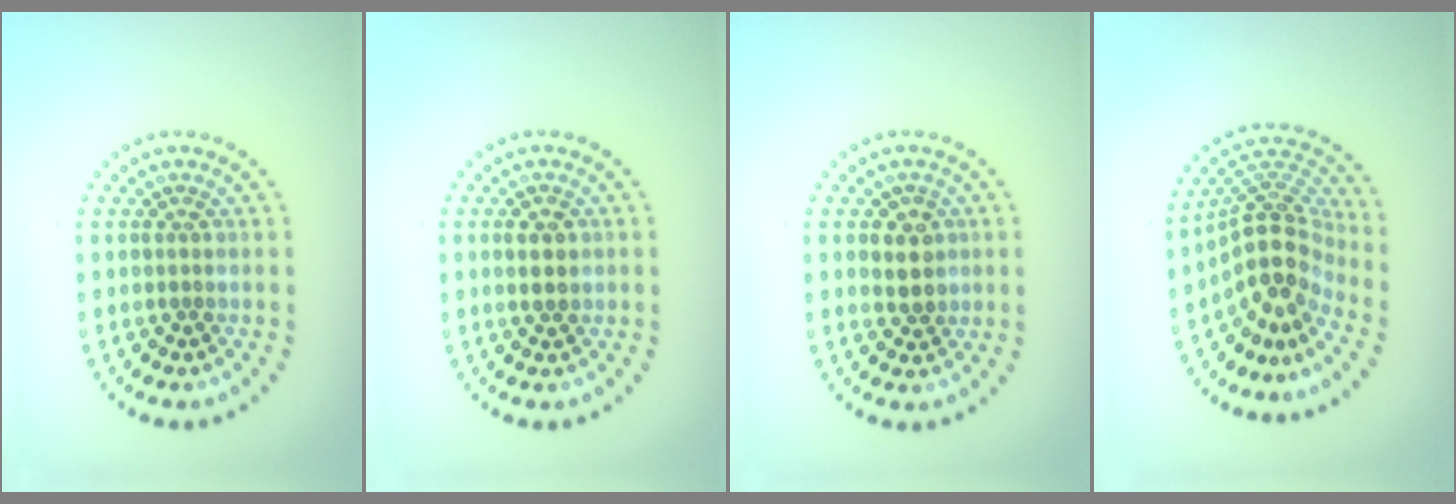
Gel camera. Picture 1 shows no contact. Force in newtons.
{"total": 1.9, "press": 1.9, "slide": 0.2}
{"total": 2.4, "press": 2.3, "slide": 0.7}
{"total": 5.2, "press": 3.7, "slide": 3.6}